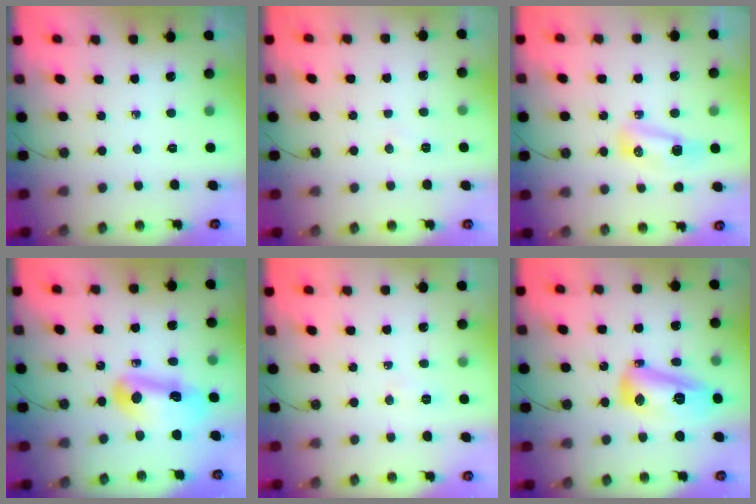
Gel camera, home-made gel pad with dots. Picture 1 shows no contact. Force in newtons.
{"total": 17.5, "press": 6.0, "slide": 16.5}
{"total": 8.8, "press": 8.4, "slide": 2.8}
{"total": 14.1, "press": 14.0, "slide": 1.6}
{"total": 4.7, "press": 4.7, "slide": 0.6}
{"total": 14.1, "press": 14.1, "slide": 1.0}